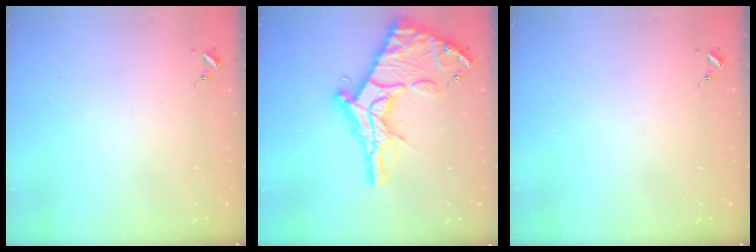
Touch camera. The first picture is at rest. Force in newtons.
{"total": 25.9, "press": 25.8, "slide": 2.1}
{"total": 0.0}